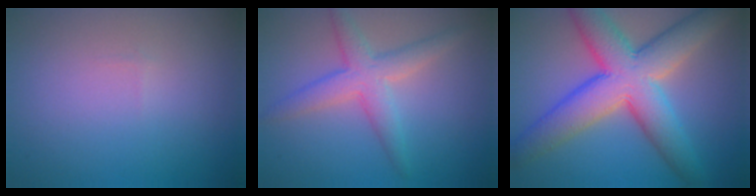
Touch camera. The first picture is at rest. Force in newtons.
{"total": 3.7, "press": 3.7, "slide": 0.1}
{"total": 9.7, "press": 9.7, "slide": 0.3}